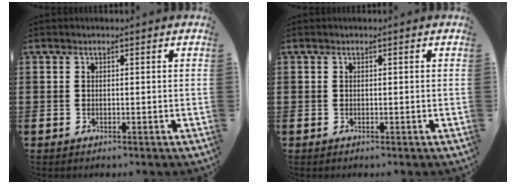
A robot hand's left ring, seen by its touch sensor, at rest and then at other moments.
{"total": 0.0}